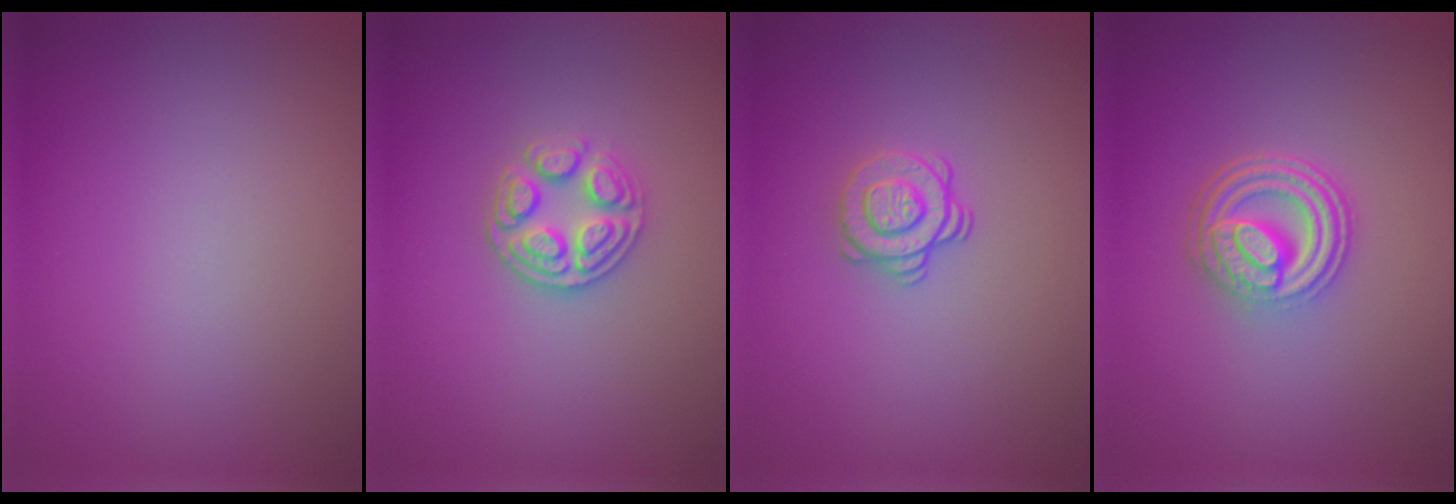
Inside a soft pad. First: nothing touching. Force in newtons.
{"total": 3.0, "press": 2.8, "slide": 1.1}
{"total": 2.1, "press": 1.7, "slide": 1.2}
{"total": 4.8, "press": 3.6, "slide": 3.1}